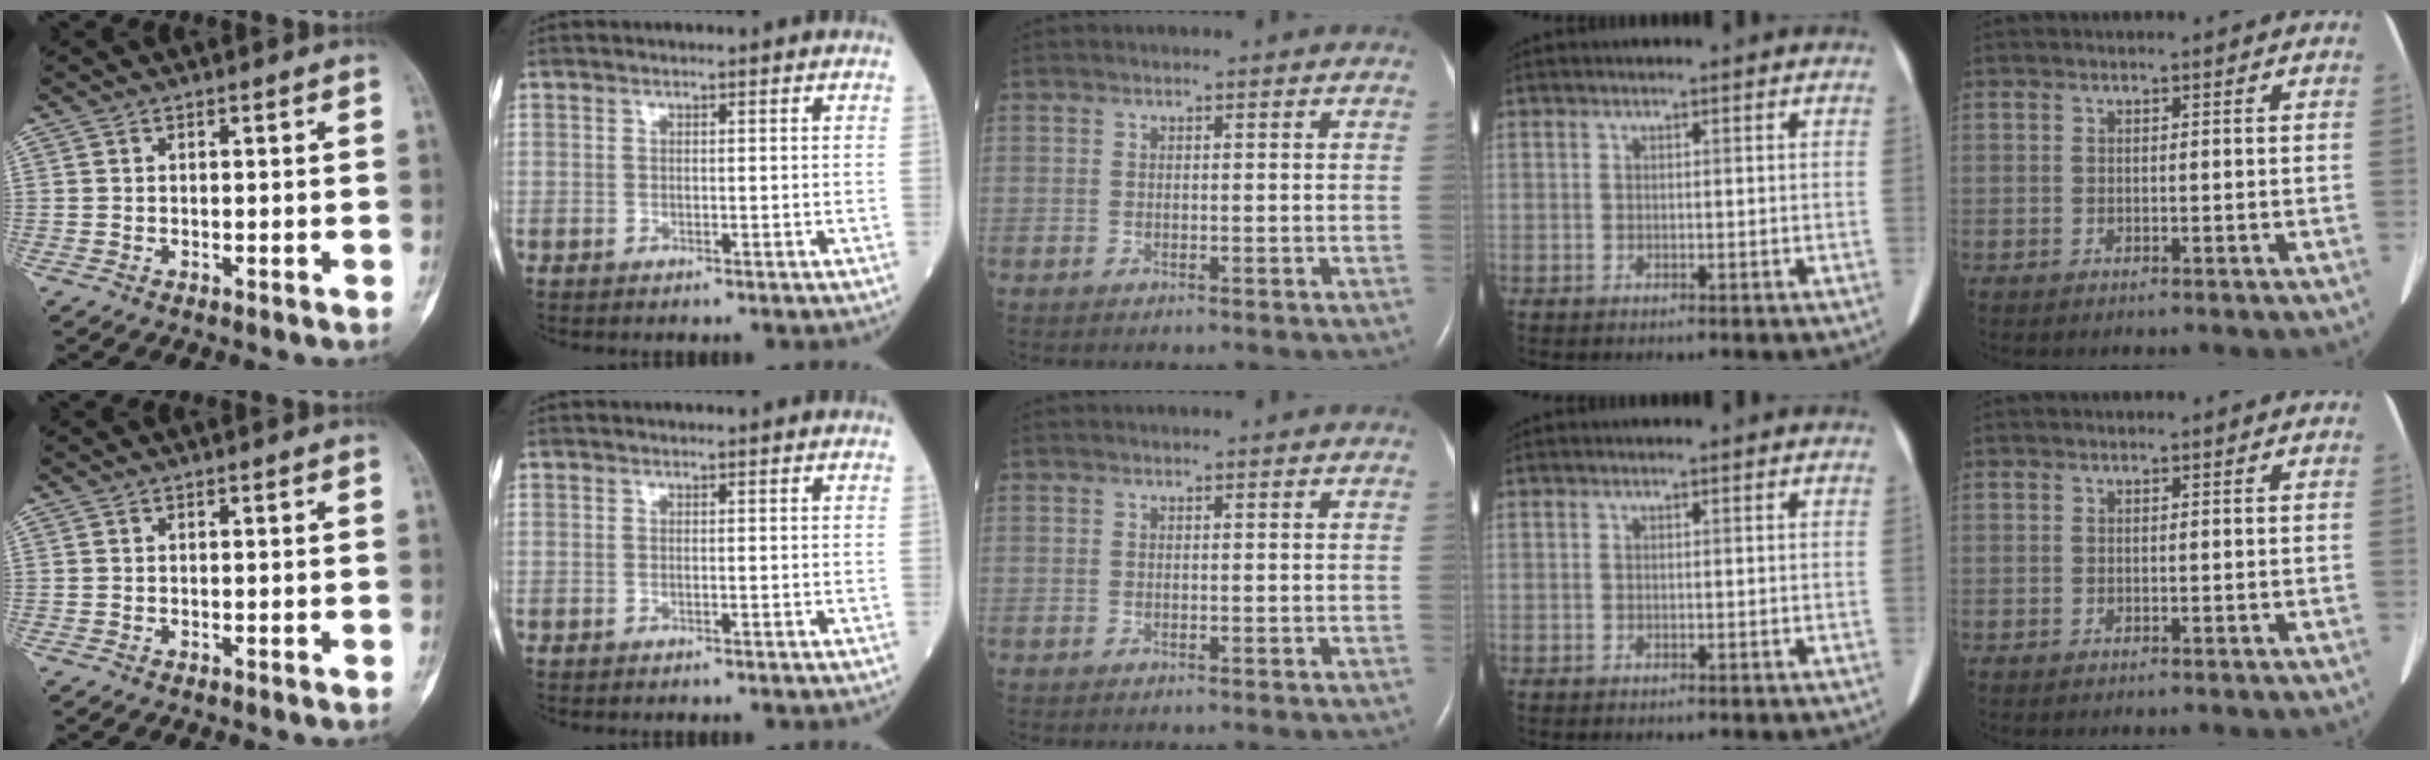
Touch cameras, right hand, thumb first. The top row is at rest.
{}